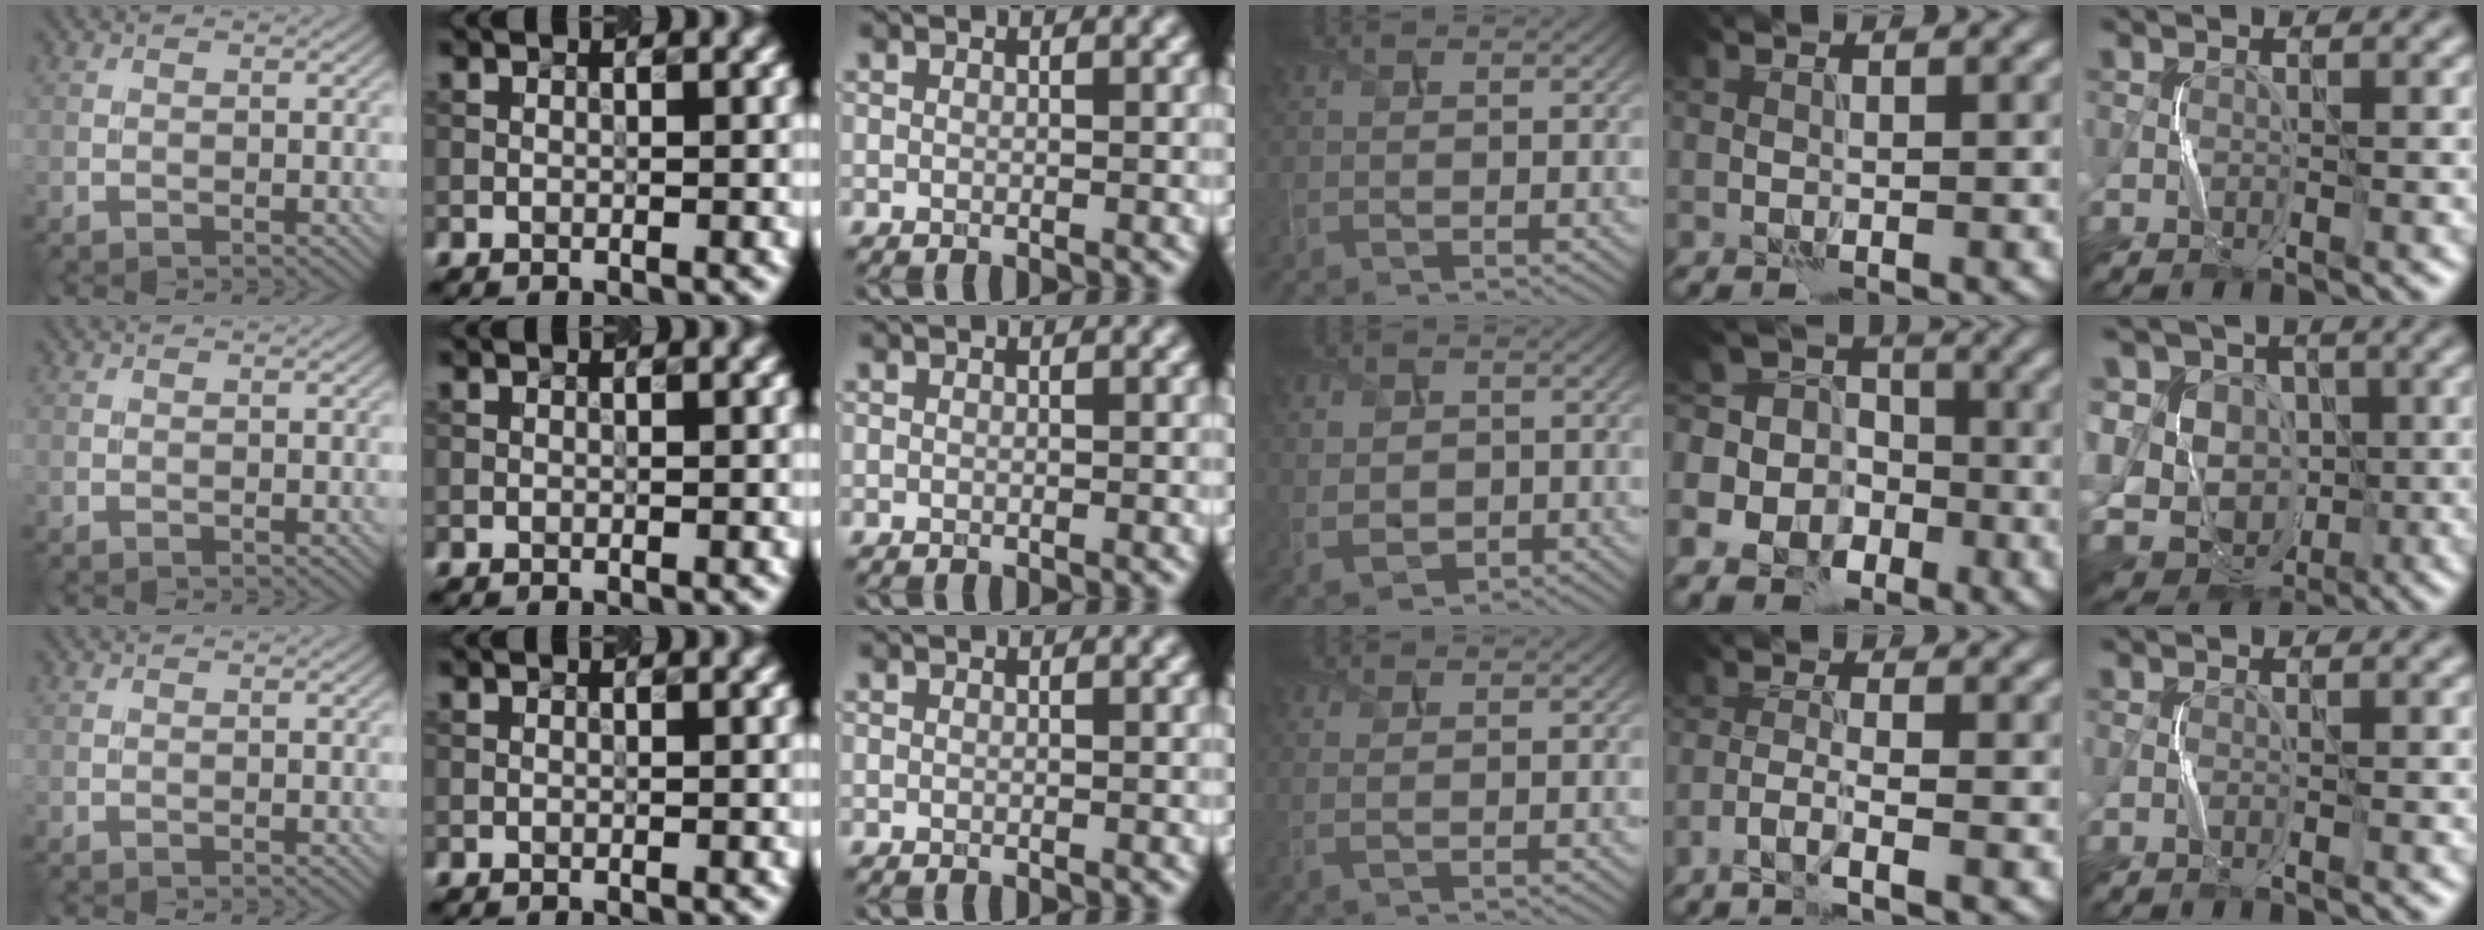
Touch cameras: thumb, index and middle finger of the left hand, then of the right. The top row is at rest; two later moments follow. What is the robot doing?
{"motion": "squeeze", "object": "sponge"}